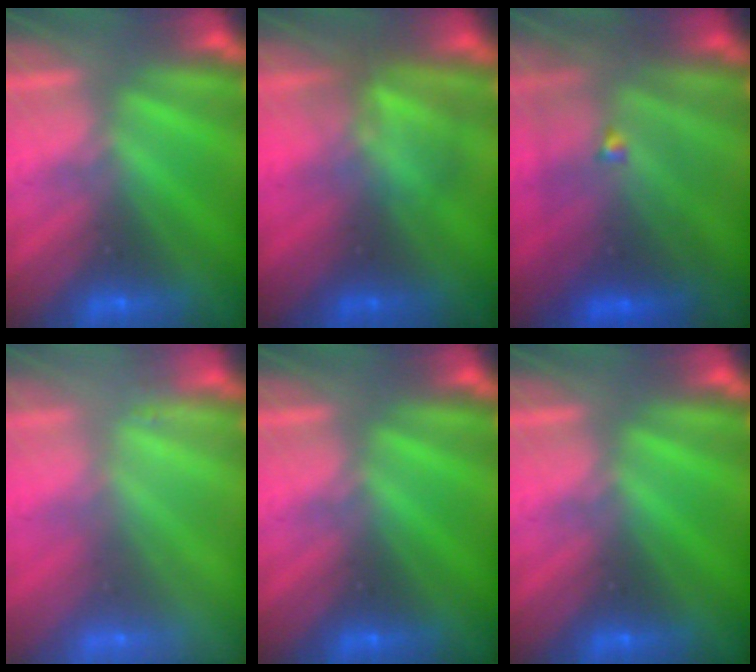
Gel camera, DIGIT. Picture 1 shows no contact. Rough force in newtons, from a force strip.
{"total": 2.9}
{"total": 4.5}
{"total": 2.2}
{"total": 0.0}
{"total": 0.0}